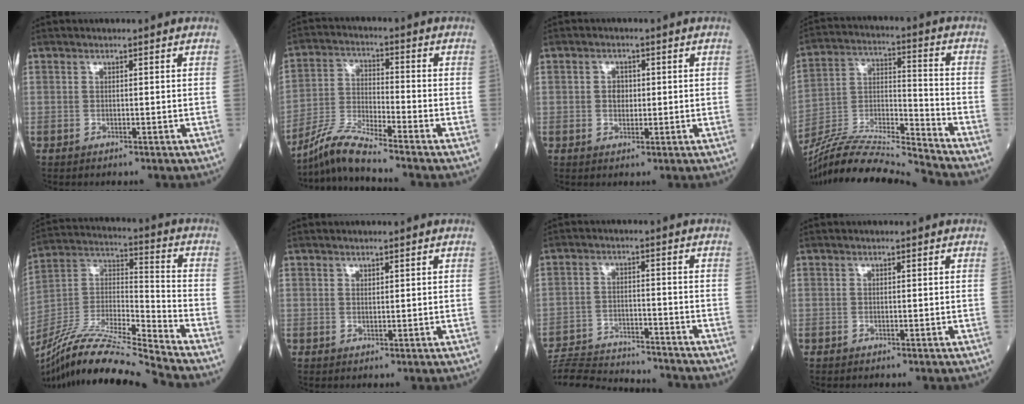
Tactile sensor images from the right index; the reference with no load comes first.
{"total": 7.5, "force": [-6.9, -1.5, 2.7], "torque": [-0.065, -0.022, -0.136]}
{"total": 2.3, "force": [0.1, 1.8, 1.4], "torque": [-0.021, 0.002, 0.003]}
{"total": 17.0, "force": [-16.1, -1.5, 5.3], "torque": [-0.097, 0.014, -0.294]}
{"total": 19.4, "force": [-17.8, -1.8, 7.6], "torque": [-0.158, 0.008, -0.327]}
{"total": 0.6, "force": [0.6, 0.2, 0.1], "torque": [0.002, -0.006, 0.008]}
{"total": 15.7, "force": [-15.2, 0.9, 3.9], "torque": [-0.075, -0.004, -0.229]}
{"total": 0.0}